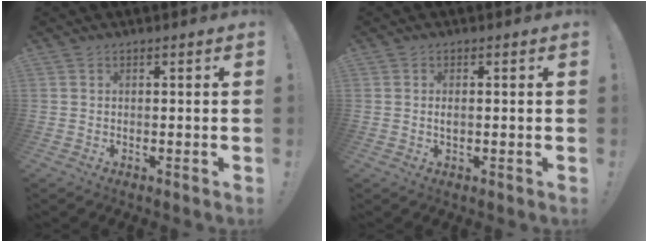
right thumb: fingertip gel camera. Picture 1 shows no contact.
{"total": 1.4, "force": [-0.1, 0.6, 1.2], "torque": [-0.023, 0.003, -0.004]}